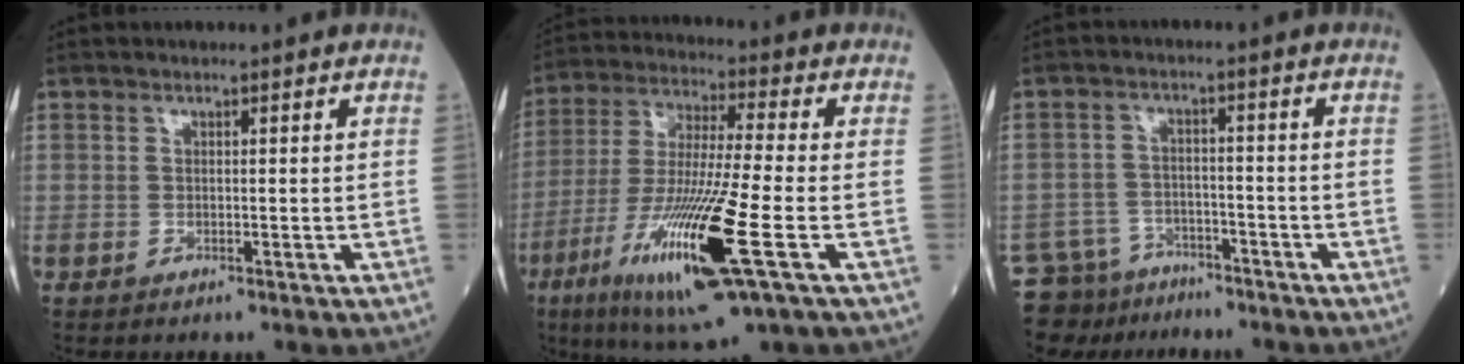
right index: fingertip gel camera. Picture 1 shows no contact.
{"total": 18.1, "force": [-6.6, 0.6, 16.8], "torque": [-0.355, -0.039, -0.122]}
{"total": 8.2, "force": [-7.0, 4.2, 0.3], "torque": [-0.015, 0.017, -0.112]}